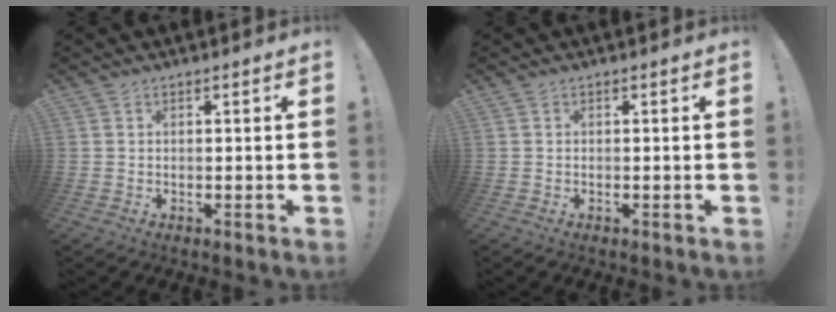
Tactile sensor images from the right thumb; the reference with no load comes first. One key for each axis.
{"total": 0.0}